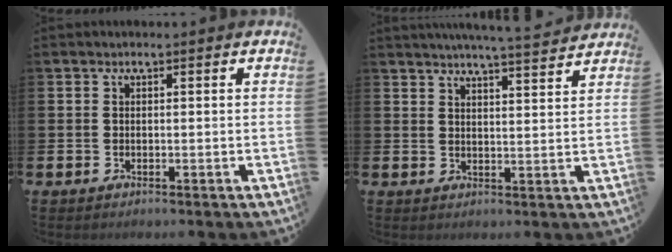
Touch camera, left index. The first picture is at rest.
{"total": 5.2, "force": [4.9, -0.8, 1.2], "torque": [-0.025, -0.030, 0.084]}